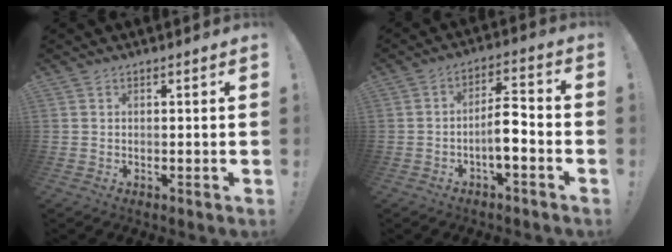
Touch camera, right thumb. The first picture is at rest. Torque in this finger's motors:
{"motor_torque": [3.09, 1.93, 1.69, -1.08, 0.63]}